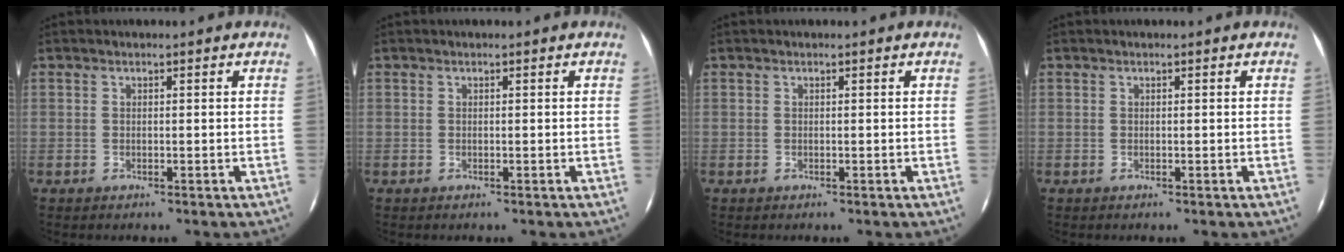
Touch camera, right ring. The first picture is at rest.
{"total": 0.0}
{"total": 0.0}
{"total": 0.0}